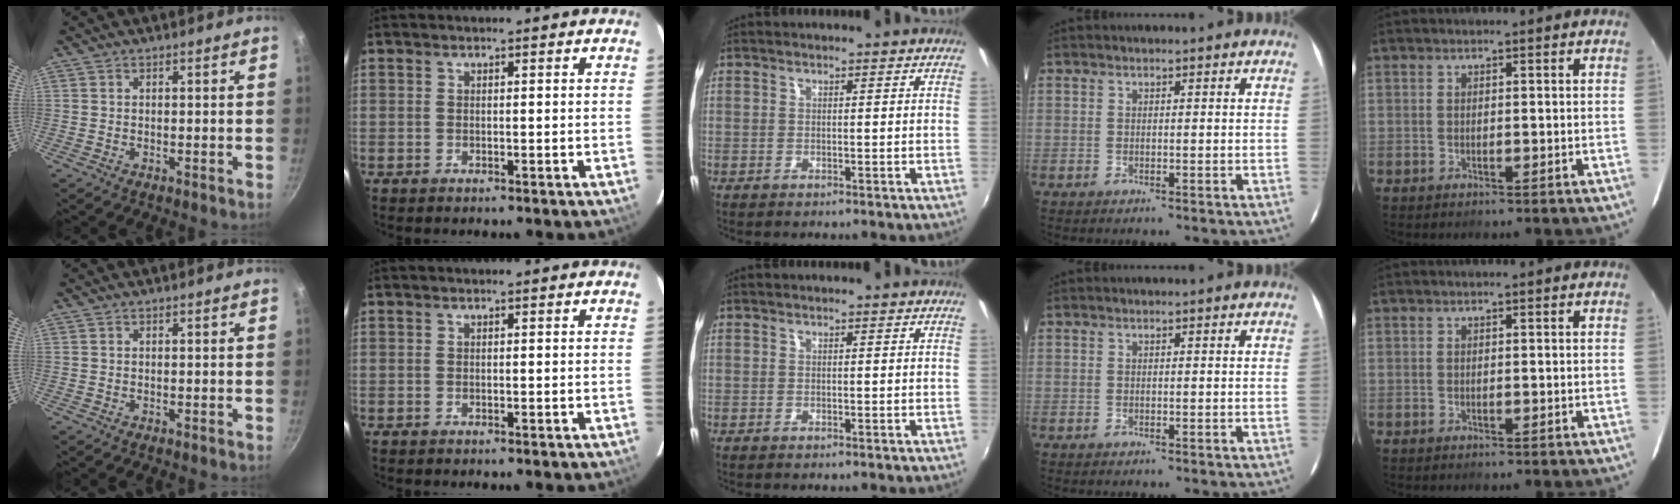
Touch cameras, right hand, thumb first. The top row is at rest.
{}